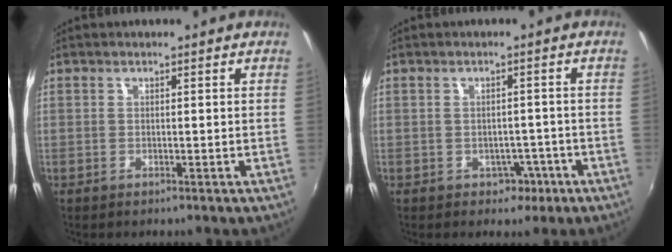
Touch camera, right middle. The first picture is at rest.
{"total": 3.3, "force": [-1.6, 2.7, 1.1], "torque": [-0.023, 0.005, -0.011]}